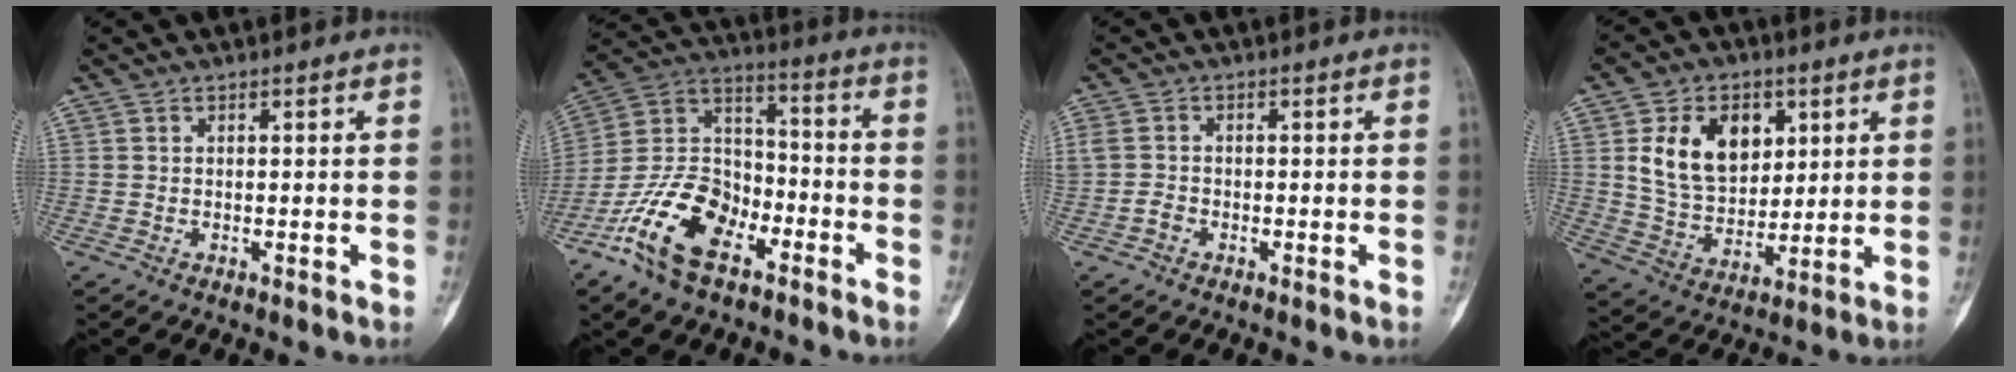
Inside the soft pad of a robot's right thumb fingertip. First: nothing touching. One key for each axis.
{"total": 17.1, "fx": -9.4, "fy": 9.4, "fz": 10.7, "tx": -0.196, "ty": 0.068, "tz": -0.182}
{"total": 2.7, "fx": -1.0, "fy": 2.2, "fz": 1.2, "tx": -0.027, "ty": 0.015, "tz": -0.018}
{"total": 14.3, "fx": 4.5, "fy": 10.1, "fz": 9.1, "tx": -0.117, "ty": -0.016, "tz": 0.089}